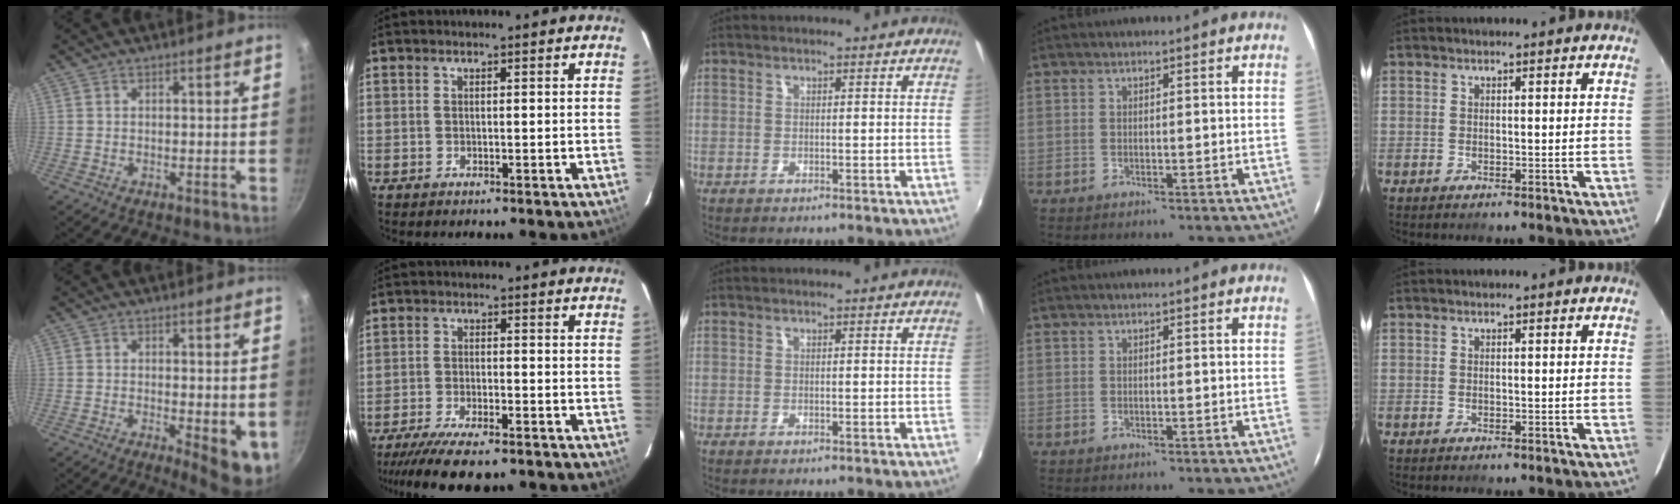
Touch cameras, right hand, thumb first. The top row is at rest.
{"thumb": {"total": 6.5, "force": [-0.9, 2.1, 6.0], "torque": [-0.069, -0.007, -0.007]}, "index": {"total": 11.5, "force": [-9.5, 2.4, 6.0], "torque": [-0.140, -0.034, -0.159]}}